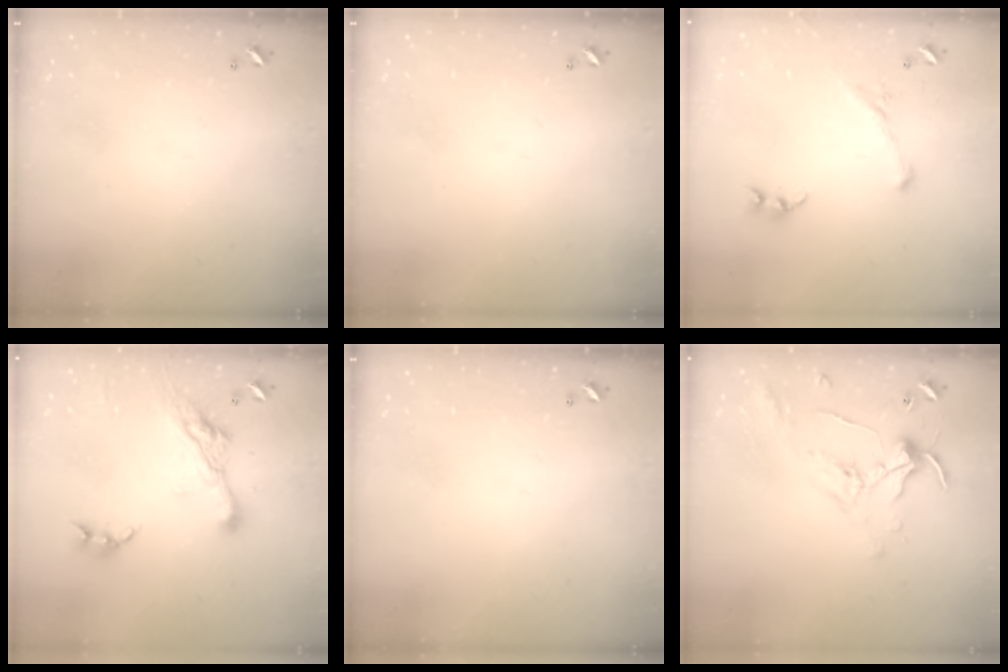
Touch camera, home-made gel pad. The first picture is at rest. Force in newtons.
{"total": 0.0}
{"total": 2.8, "press": 2.6, "slide": 0.9}
{"total": 11.0, "press": 10.9, "slide": 1.2}
{"total": 0.0}
{"total": 0.8, "press": 0.8, "slide": 0.2}